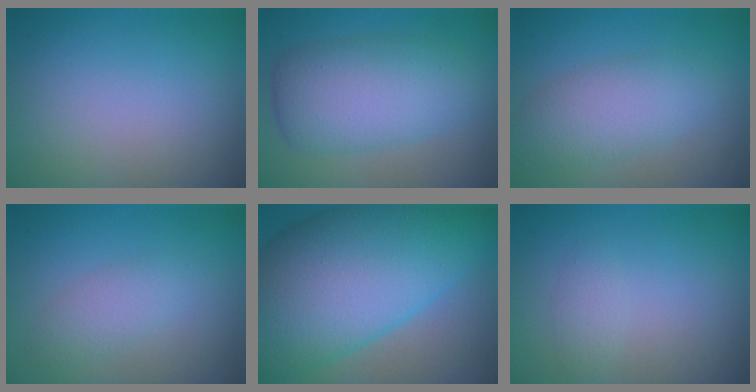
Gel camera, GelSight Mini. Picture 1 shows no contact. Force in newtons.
{"total": 6.6, "press": 6.6, "slide": 0.0}
{"total": 3.9, "press": 3.9, "slide": 0.2}
{"total": 1.7, "press": 1.7, "slide": 0.1}
{"total": 15.1, "press": 15.1, "slide": 0.4}
{"total": 1.0, "press": 1.0, "slide": 0.1}